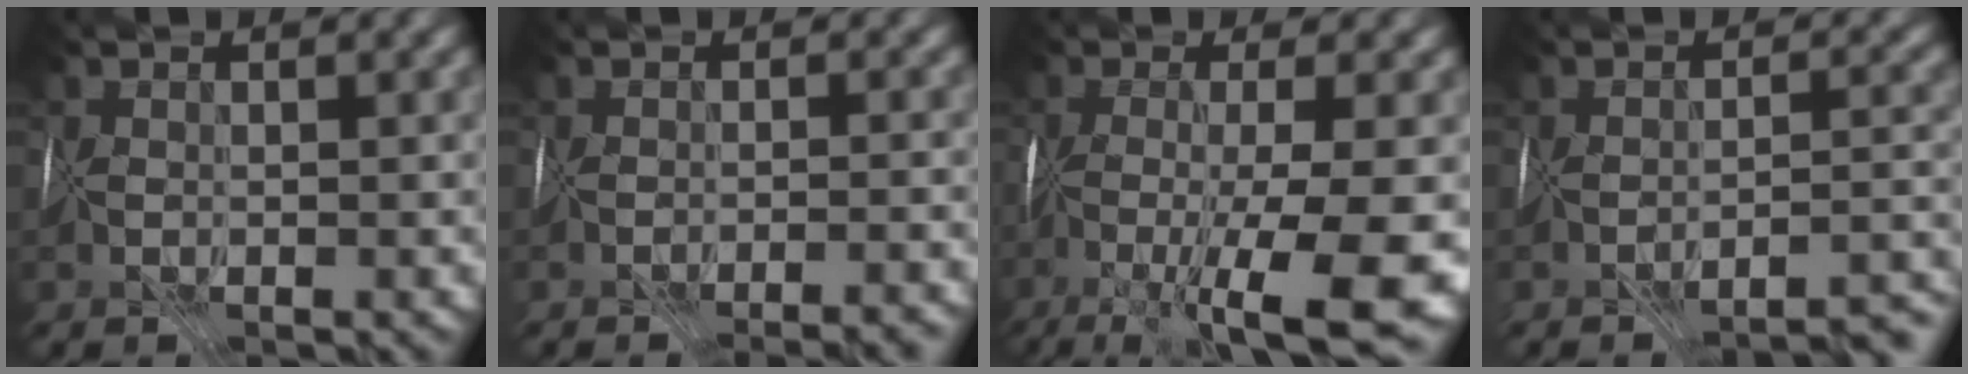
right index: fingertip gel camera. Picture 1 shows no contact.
{"total": 5.0, "force": [-4.7, 0.5, 1.4], "torque": [0.007, -0.001, -0.044]}
{"total": 12.5, "force": [-6.0, 2.2, 10.7], "torque": [-0.201, -0.025, -0.086]}
{"total": 8.6, "force": [-8.1, 1.4, 2.8], "torque": [-0.012, 0.008, -0.084]}